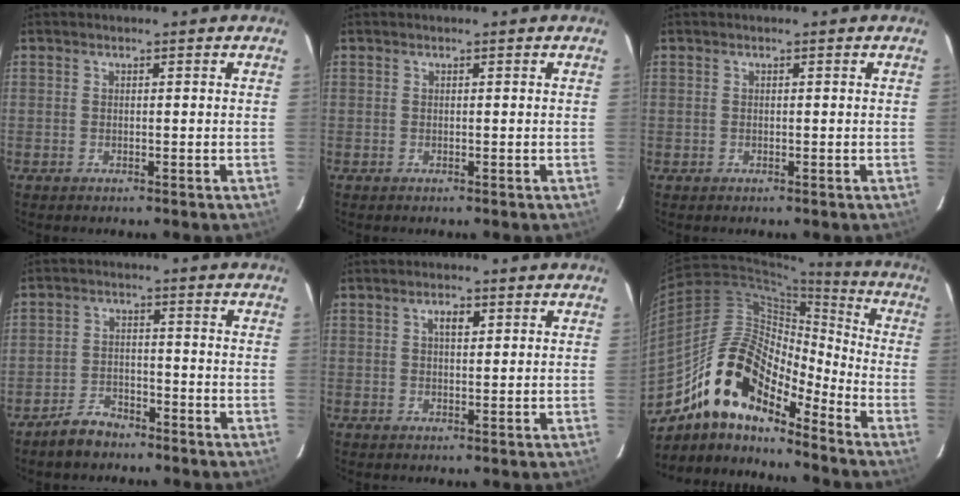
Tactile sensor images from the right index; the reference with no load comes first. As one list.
[{"total": 0.0}, {"total": 0.0}, {"total": 5.4, "force": [-4.4, 2.7, 1.6], "torque": [-0.051, 0.012, -0.072]}, {"total": 2.5, "force": [1.0, 1.2, 2.0], "torque": [-0.033, 0.008, 0.016]}, {"total": 16.8, "force": [-12.6, 6.2, 9.4], "torque": [-0.161, 0.010, -0.247]}]